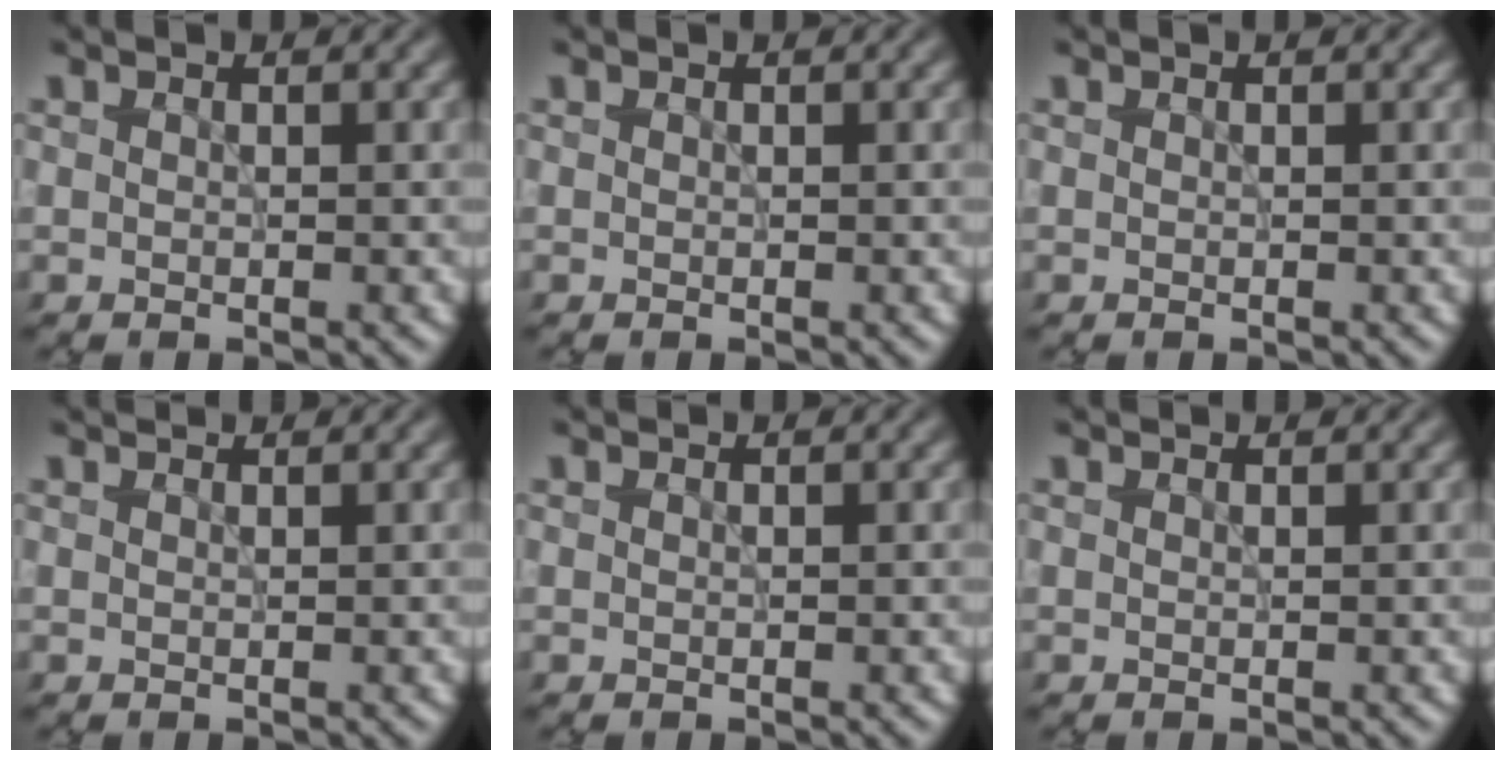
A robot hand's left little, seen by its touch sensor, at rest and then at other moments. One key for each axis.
{"total": 0.0}
{"total": 0.0}
{"total": 1.6, "fx": 1.6, "fy": 0.2, "fz": 0.5, "tx": -0.012, "ty": -0.002, "tz": 0.014}
{"total": 0.8, "fx": 0.8, "fy": 0.0, "fz": 0.1, "tx": -0.007, "ty": -0.004, "tz": 0.007}
{"total": 1.3, "fx": 1.2, "fy": 0.2, "fz": 0.4, "tx": -0.011, "ty": -0.003, "tz": 0.009}